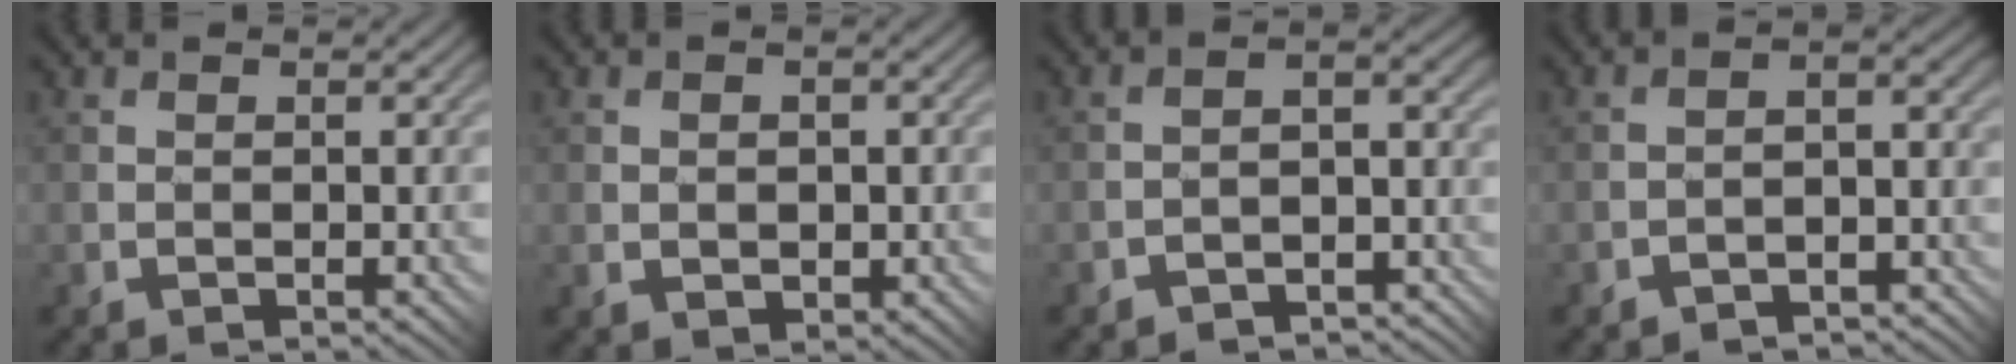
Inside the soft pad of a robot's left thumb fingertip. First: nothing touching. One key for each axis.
{"total": 2.4, "fx": -0.2, "fy": 1.7, "fz": 1.6, "tx": -0.027, "ty": -0.004, "tz": 0.004}
{"total": 3.5, "fx": -2.9, "fy": 1.4, "fz": 1.2, "tx": -0.009, "ty": 0.004, "tz": -0.058}
{"total": 2.7, "fx": -2.4, "fy": 0.8, "fz": 0.9, "tx": -0.007, "ty": 0.009, "tz": -0.050}